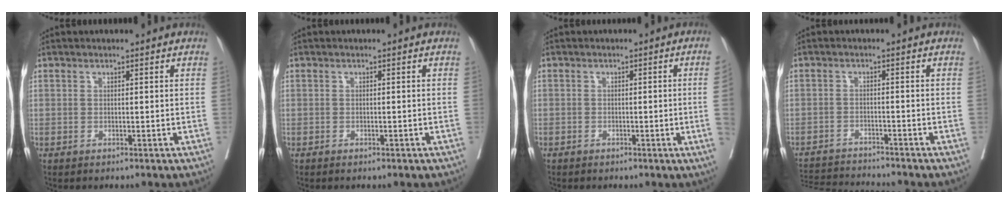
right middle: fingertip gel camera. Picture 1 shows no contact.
{"total": 1.0, "force": [-0.7, 0.4, 0.6], "torque": [-0.011, -0.001, -0.006]}
{"total": 3.1, "force": [-0.7, -0.6, 2.9], "torque": [-0.033, 0.001, -0.010]}
{"total": 8.5, "force": [-8.4, -0.4, 1.5], "torque": [-0.020, -0.003, -0.138]}